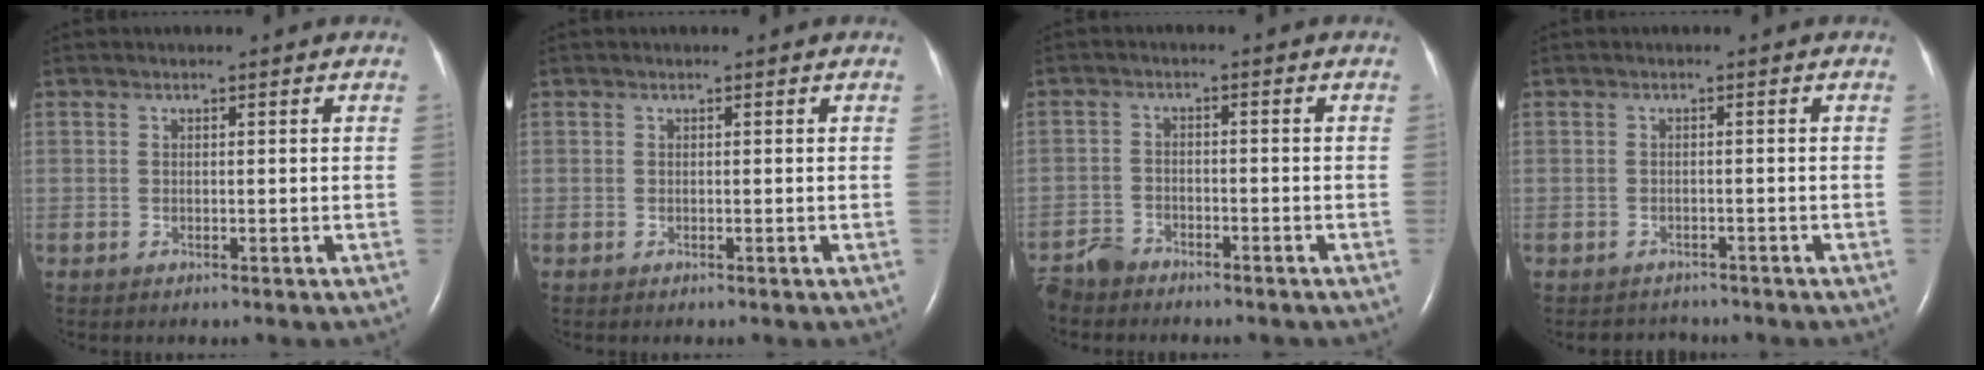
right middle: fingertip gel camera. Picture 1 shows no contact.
{"total": 0.0}
{"total": 4.5, "force": [-4.2, 1.6, 0.5], "torque": [-0.017, -0.008, -0.079]}
{"total": 2.7, "force": [-2.5, 1.1, -0.3], "torque": [-0.002, -0.001, -0.035]}